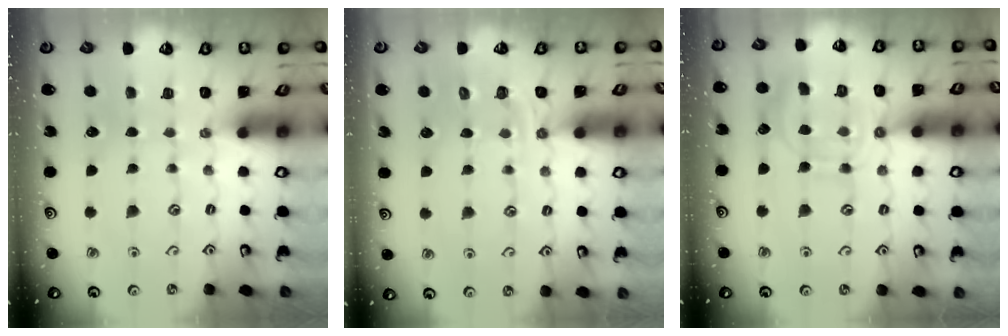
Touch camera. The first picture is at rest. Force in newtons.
{"total": 3.8, "press": 3.4, "slide": 1.6}
{"total": 11.5, "press": 11.5, "slide": 0.7}